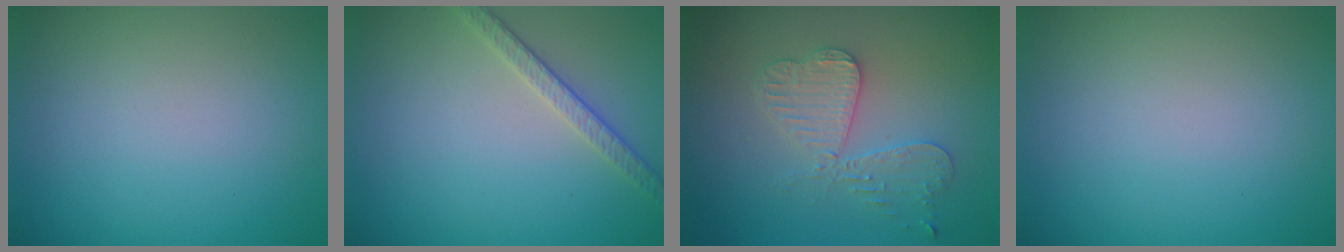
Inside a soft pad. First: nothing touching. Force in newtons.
{"total": 2.5, "press": 2.2, "slide": 1.2}
{"total": 3.4, "press": 3.4, "slide": 0.6}
{"total": 0.0}